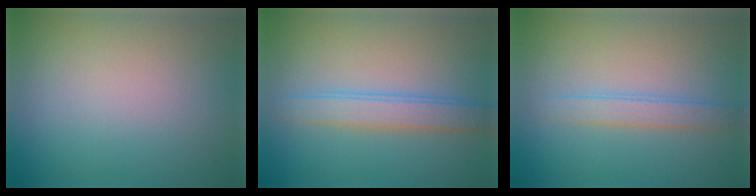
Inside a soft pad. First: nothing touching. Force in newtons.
{"total": 2.9, "press": 2.9, "slide": 0.0}
{"total": 1.9, "press": 1.9, "slide": 0.0}